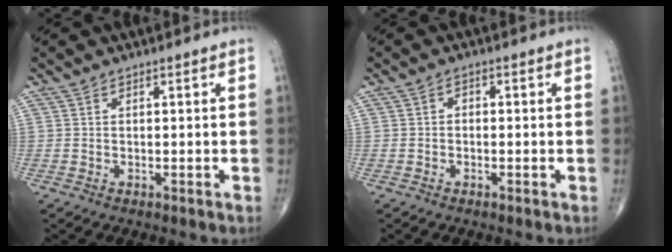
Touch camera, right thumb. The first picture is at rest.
{"total": 1.0, "force": [-0.3, 0.7, 0.5], "torque": [-0.003, 0.005, -0.010]}